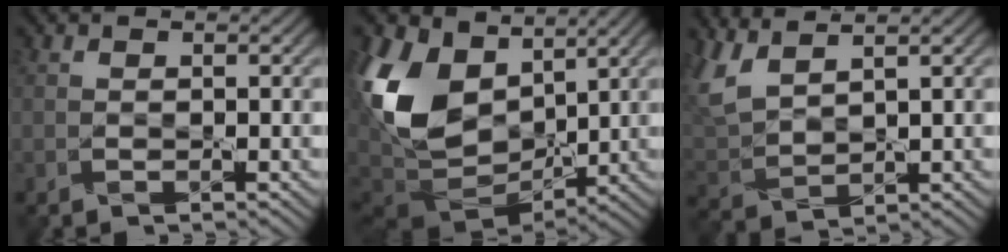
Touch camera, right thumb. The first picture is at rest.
{"total": 15.5, "force": [3.2, 10.7, 10.8], "torque": [-0.283, 0.009, 0.058]}
{"total": 6.7, "force": [4.4, 2.6, 4.3], "torque": [-0.129, 0.010, 0.091]}